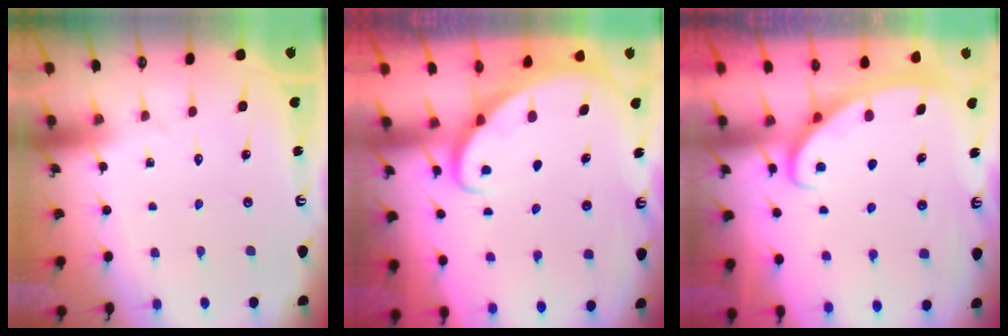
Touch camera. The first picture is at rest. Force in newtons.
{"total": 2.2, "press": 2.2, "slide": 0.2}
{"total": 2.9, "press": 2.9, "slide": 0.3}